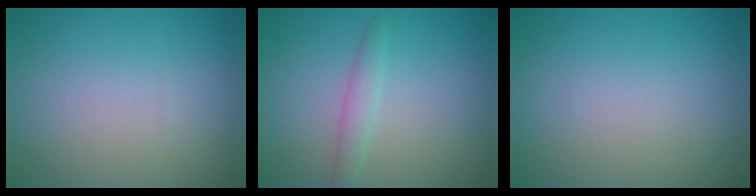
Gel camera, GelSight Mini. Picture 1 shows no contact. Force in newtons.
{"total": 1.5, "press": 1.5, "slide": 0.0}
{"total": 0.0}